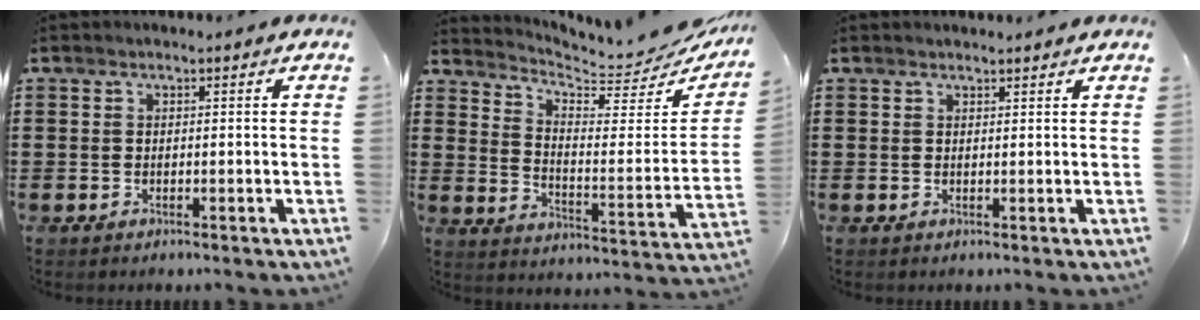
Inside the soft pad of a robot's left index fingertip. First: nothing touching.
{"total": 5.0, "force": [4.7, 0.7, 1.6], "torque": [-0.051, -0.042, 0.076]}
{"total": 0.9, "force": [0.9, 0.0, 0.1], "torque": [-0.004, -0.001, 0.017]}